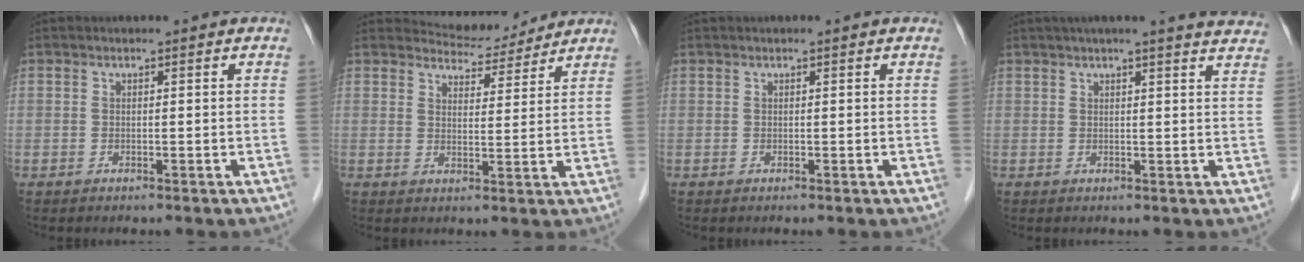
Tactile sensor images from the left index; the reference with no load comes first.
{"total": 5.8, "force": [5.7, 1.2, -0.2], "torque": [-0.002, 0.001, 0.078]}
{"total": 0.8, "force": [0.8, -0.1, 0.3], "torque": [-0.005, 0.013, 0.018]}
{"total": 14.4, "force": [13.0, 0.4, 6.2], "torque": [-0.082, 0.001, 0.146]}